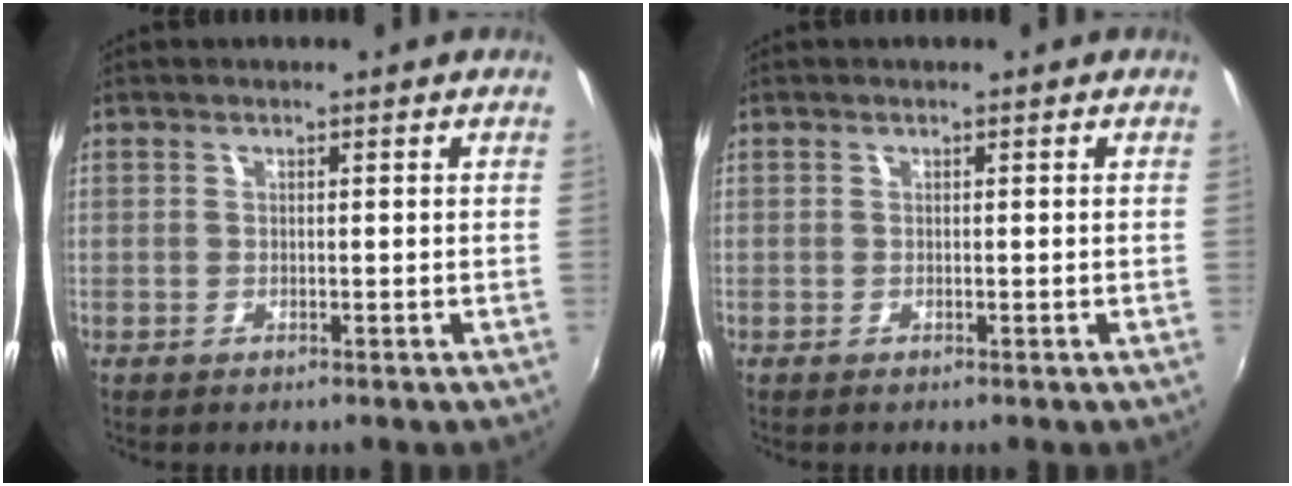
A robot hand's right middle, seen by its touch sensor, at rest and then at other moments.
{"total": 0.0}